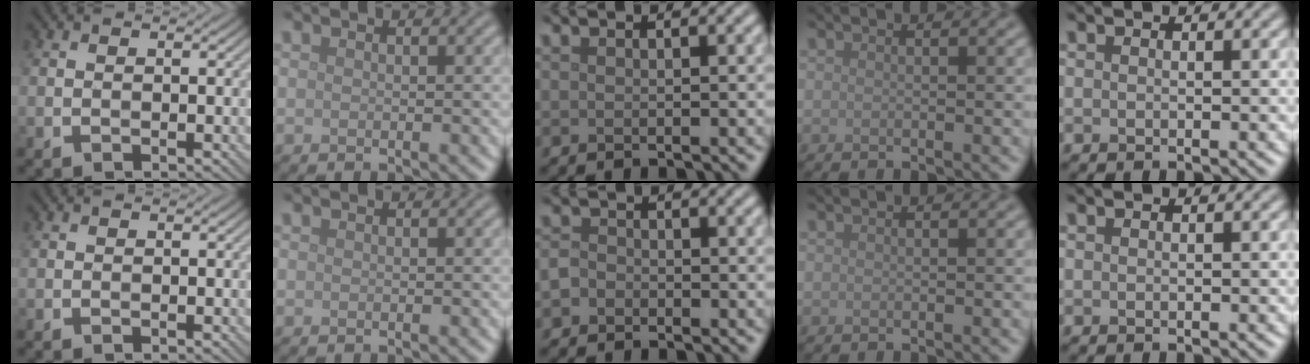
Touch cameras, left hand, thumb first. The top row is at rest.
{"middle": {"total": 1.4, "force": [-0.8, 1.1, 0.4], "torque": [-0.005, 0.002, -0.020]}}